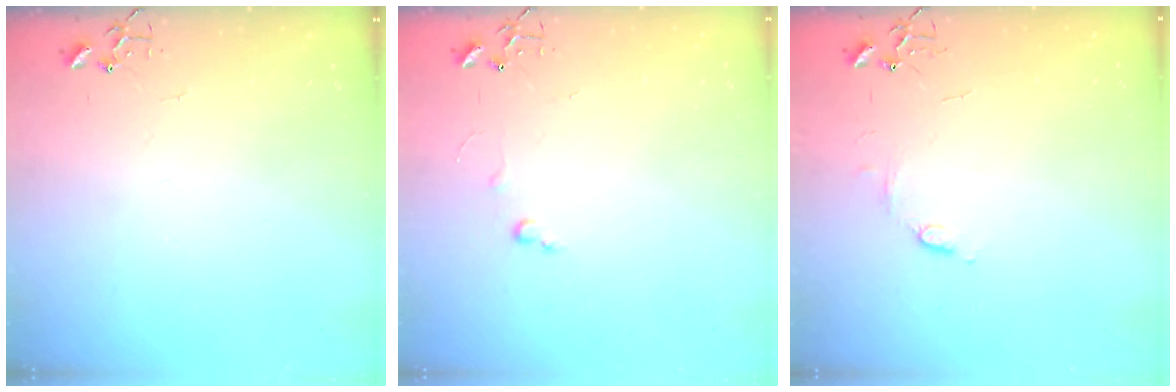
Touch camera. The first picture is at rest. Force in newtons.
{"total": 4.2, "press": 4.2, "slide": 0.6}
{"total": 5.7, "press": 5.6, "slide": 0.8}